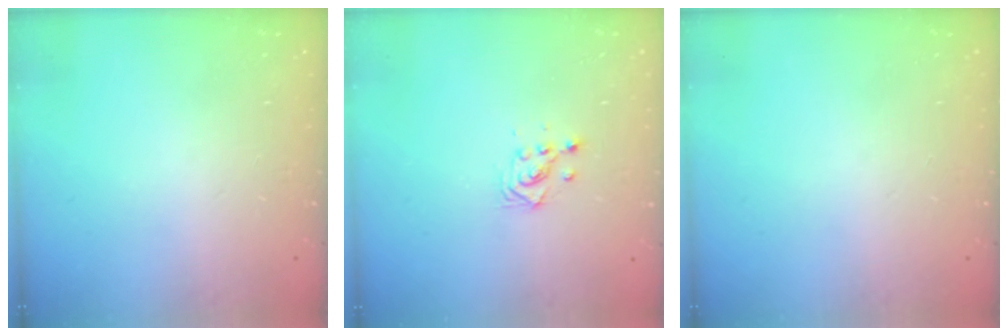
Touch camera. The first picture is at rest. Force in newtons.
{"total": 2.9, "press": 2.9, "slide": 0.1}
{"total": 0.0}